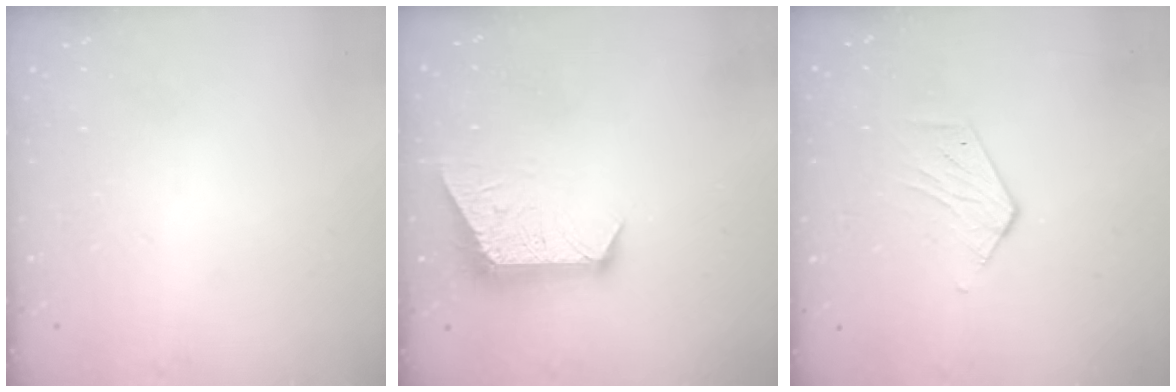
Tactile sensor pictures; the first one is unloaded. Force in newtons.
{"total": 9.3, "press": 9.3, "slide": 0.6}
{"total": 5.3, "press": 5.3, "slide": 0.3}